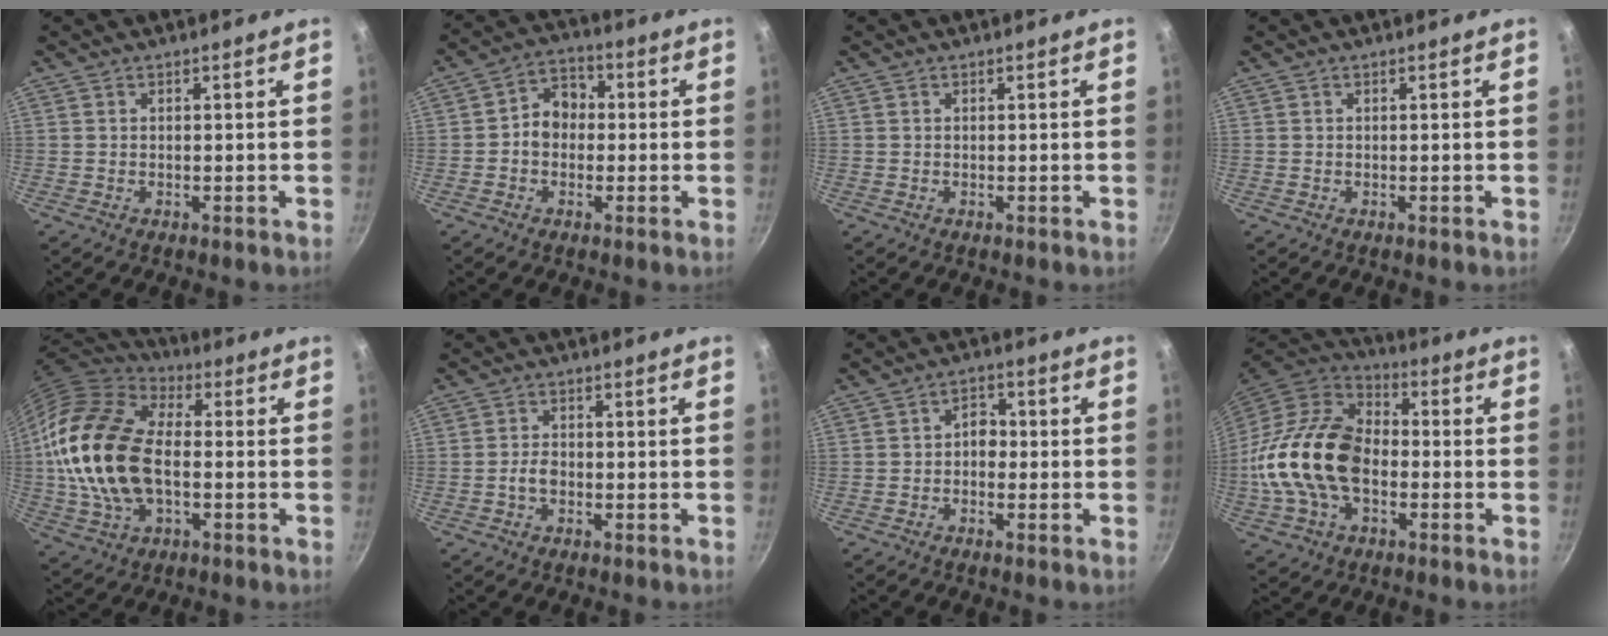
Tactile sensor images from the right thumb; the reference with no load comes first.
{"total": 6.8, "force": [-0.3, 5.6, 3.9], "torque": [-0.025, 0.021, -0.018]}
{"total": 0.0}
{"total": 0.0}
{"total": 21.2, "force": [-0.9, 13.0, 16.7], "torque": [-0.315, 0.025, -0.025]}
{"total": 2.5, "force": [-0.8, 1.6, 1.7], "torque": [-0.029, 0.014, -0.017]}
{"total": 2.2, "force": [-0.2, 1.7, 1.3], "torque": [-0.013, 0.005, -0.009]}
{"total": 21.4, "force": [-2.8, 14.2, 15.7], "torque": [-0.280, 0.034, -0.063]}